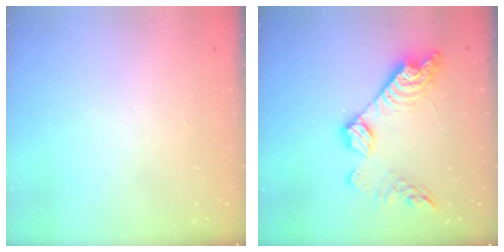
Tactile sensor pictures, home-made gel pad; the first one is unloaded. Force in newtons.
{"total": 16.0, "press": 15.9, "slide": 1.1}